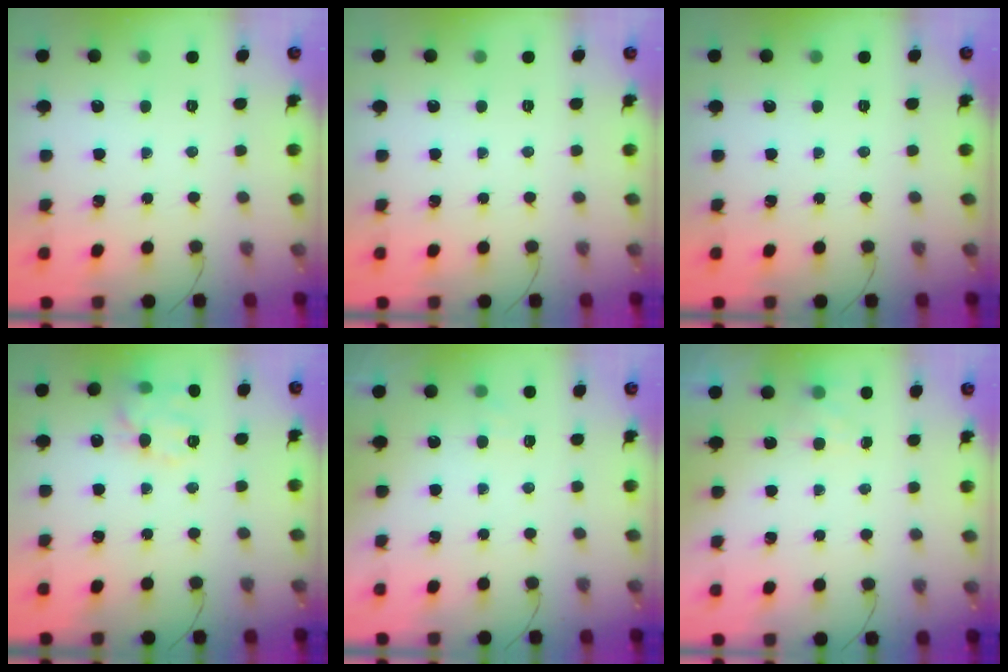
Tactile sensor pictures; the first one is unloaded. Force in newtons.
{"total": 0.0}
{"total": 0.0}
{"total": 13.1, "press": 13.0, "slide": 2.0}
{"total": 4.4, "press": 4.2, "slide": 1.3}
{"total": 4.3, "press": 4.1, "slide": 1.2}